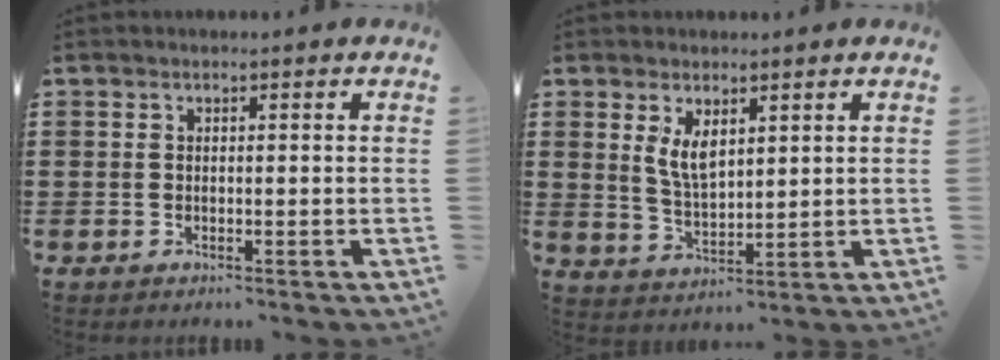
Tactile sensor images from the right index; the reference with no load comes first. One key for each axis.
{"total": 4.4, "fx": 2.1, "fy": 1.8, "fz": 3.4, "tx": -0.063, "ty": -0.001, "tz": 0.037}